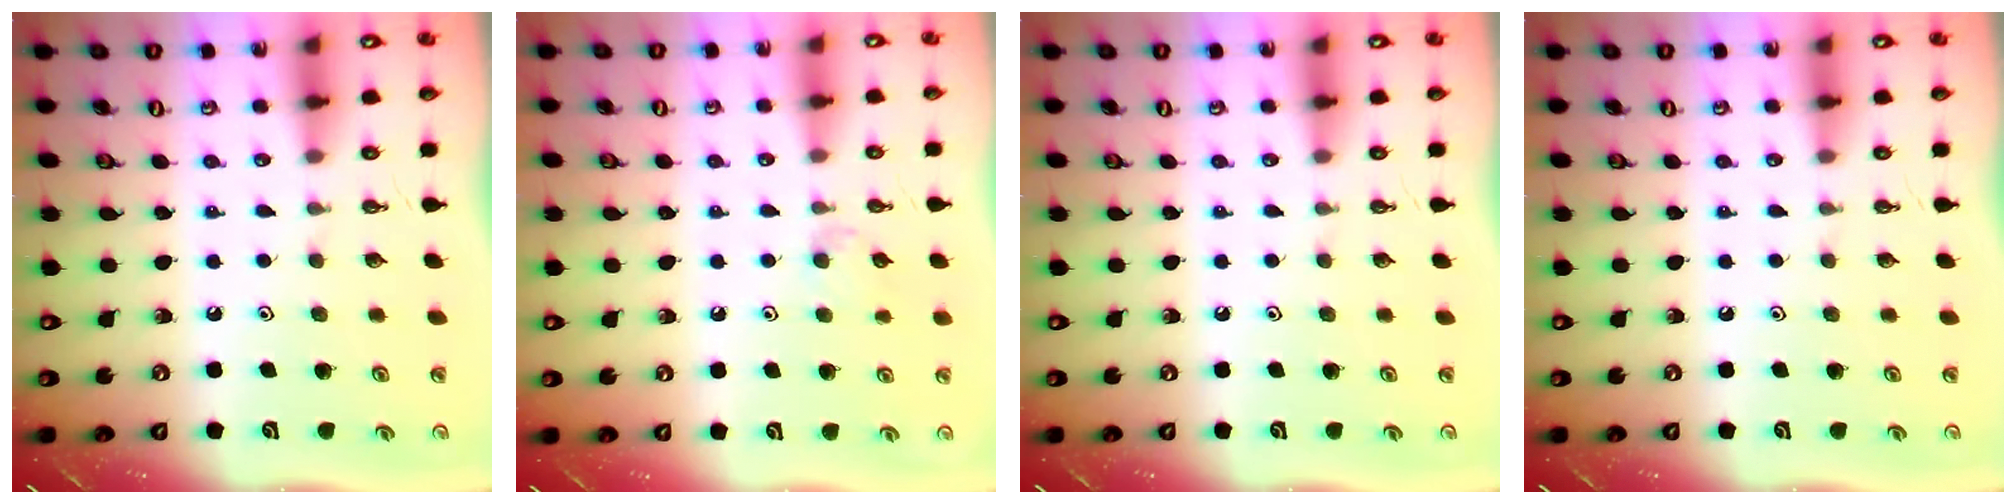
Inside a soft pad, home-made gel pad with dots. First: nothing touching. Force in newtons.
{"total": 4.2, "press": 4.1, "slide": 0.8}
{"total": 0.0}
{"total": 0.0}